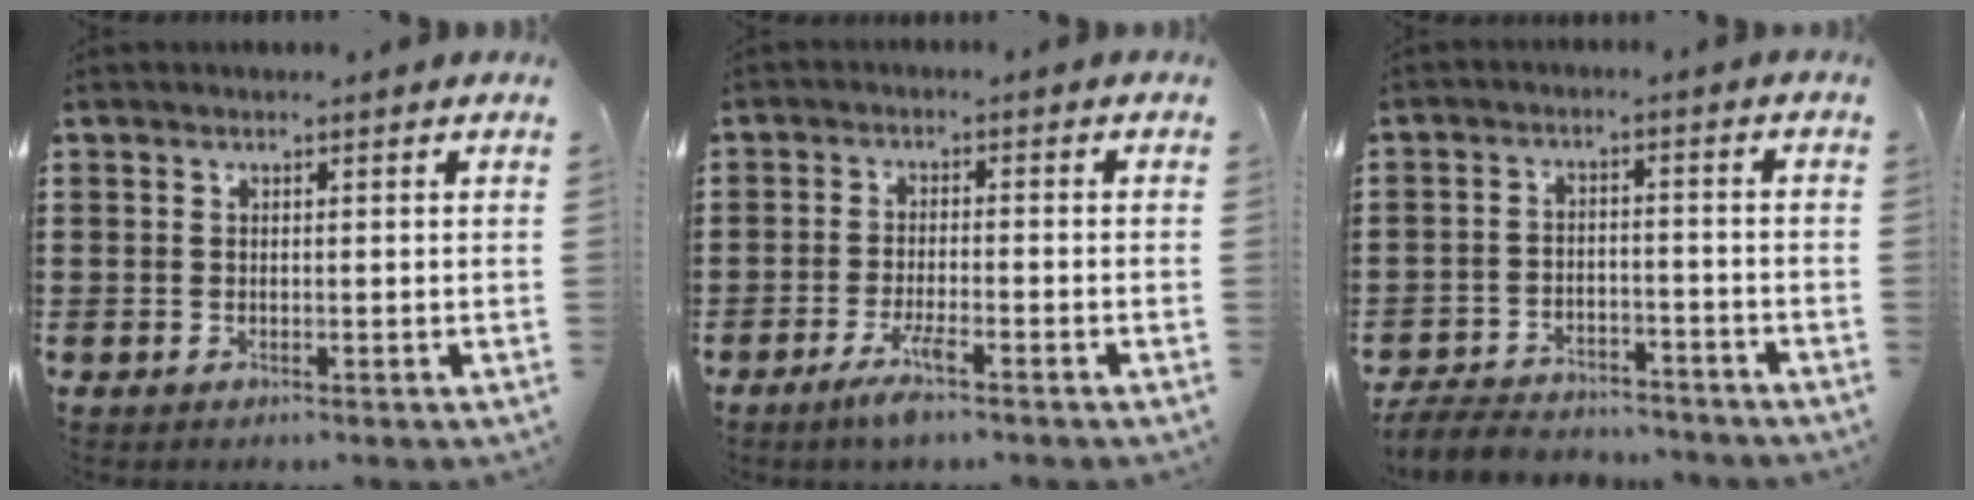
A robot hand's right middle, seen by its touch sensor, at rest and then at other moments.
{"total": 4.1, "force": [-2.5, 0.4, 3.2], "torque": [-0.066, -0.006, -0.046]}
{"total": 5.3, "force": [-5.1, 1.1, 0.8], "torque": [-0.023, 0.006, -0.105]}